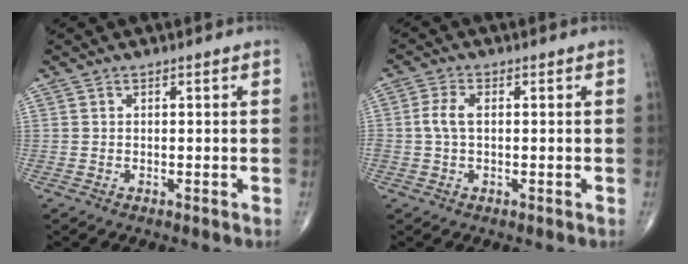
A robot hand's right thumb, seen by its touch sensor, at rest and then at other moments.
{"total": 3.6, "force": [0.1, 1.9, 3.0], "torque": [-0.073, 0.007, -0.002]}